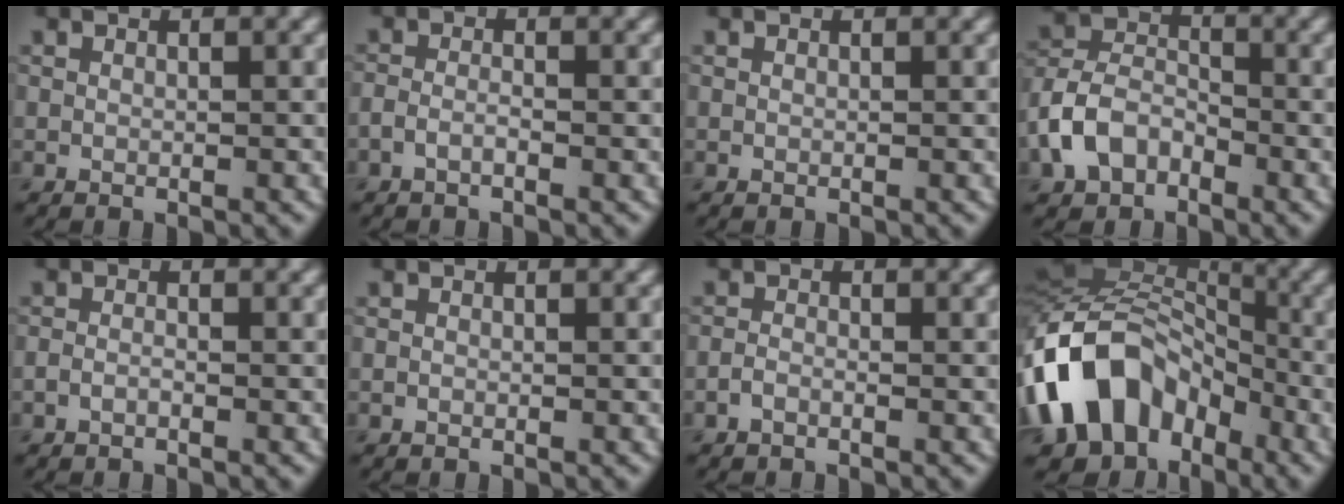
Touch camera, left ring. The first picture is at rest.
{"total": 1.1, "force": [-0.8, 0.4, 0.8], "torque": [-0.019, 0.001, -0.018]}
{"total": 0.0}
{"total": 5.2, "force": [-2.7, 3.5, 2.8], "torque": [-0.057, 0.006, -0.060]}
{"total": 0.8, "force": [-0.5, 0.2, 0.5], "torque": [-0.012, 0.000, -0.012]}
{"total": 0.0}
{"total": 0.9, "force": [-0.7, 0.4, 0.5], "torque": [-0.012, 0.000, -0.016]}
{"total": 13.7, "force": [-4.9, 9.8, 8.2], "torque": [-0.153, 0.006, -0.106]}